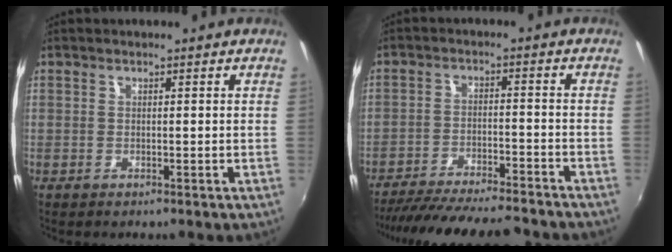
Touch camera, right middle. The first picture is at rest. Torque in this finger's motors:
{"motor_torque": [1.09, -1.05, 0.29, 0.15]}